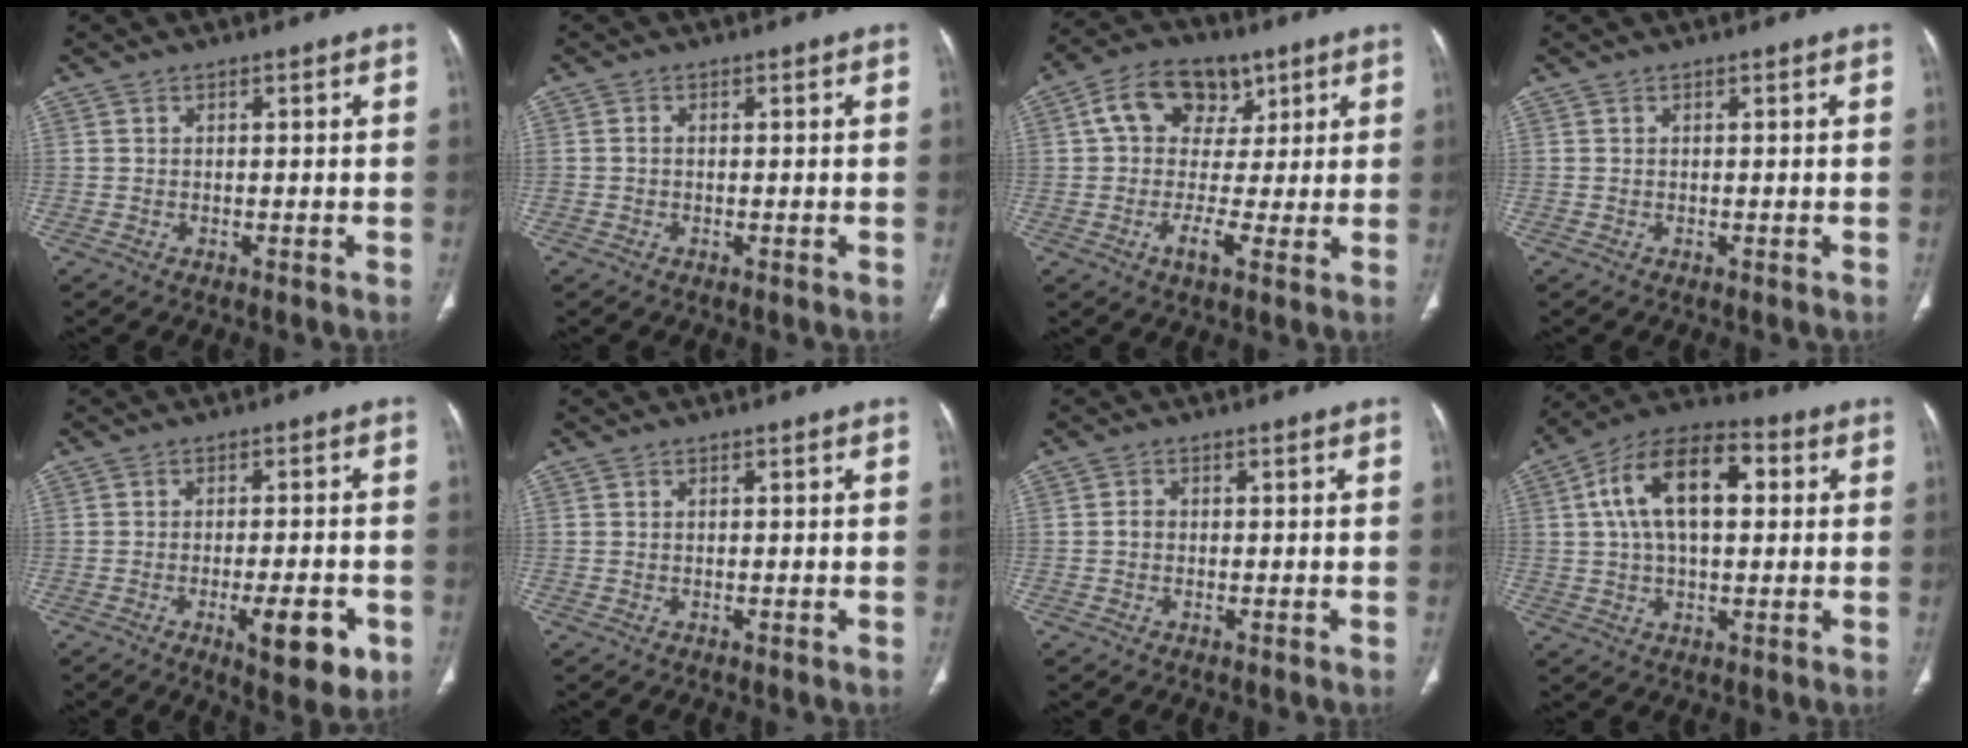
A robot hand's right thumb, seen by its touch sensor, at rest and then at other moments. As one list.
[{"total": 0.8, "force": [-0.1, 0.6, 0.5], "torque": [-0.010, 0.001, -0.003]}, {"total": 12.0, "force": [3.3, 8.7, 7.7], "torque": [-0.100, 0.010, 0.047]}, {"total": 0.0}, {"total": 9.4, "force": [-3.6, 3.0, 8.1], "torque": [-0.107, 0.002, -0.045]}, {"total": 0.0}, {"total": 1.2, "force": [-0.2, 0.9, 0.6], "torque": [-0.006, 0.003, -0.007]}, {"total": 15.7, "force": [3.3, 8.6, 12.8], "torque": [-0.214, 0.026, 0.049]}]